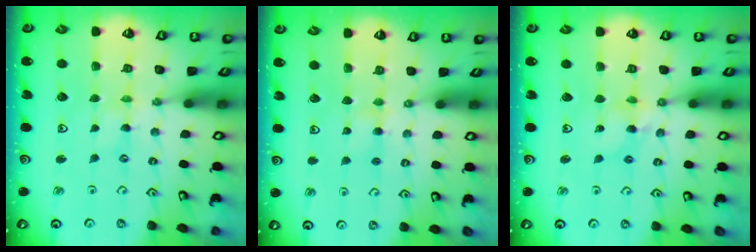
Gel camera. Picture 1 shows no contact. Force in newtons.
{"total": 4.2, "press": 4.2, "slide": 0.4}
{"total": 4.9, "press": 4.8, "slide": 0.5}